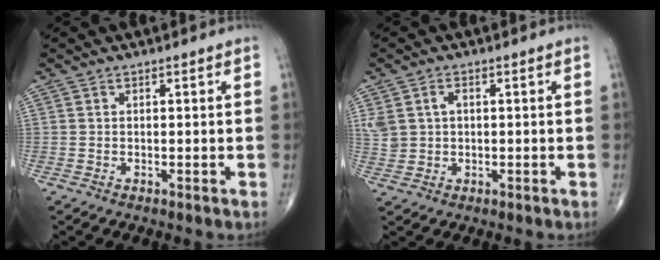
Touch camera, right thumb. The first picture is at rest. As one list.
[{"total": 5.4, "force": [1.2, 4.0, 3.4], "torque": [-0.073, 0.008, 0.032]}]